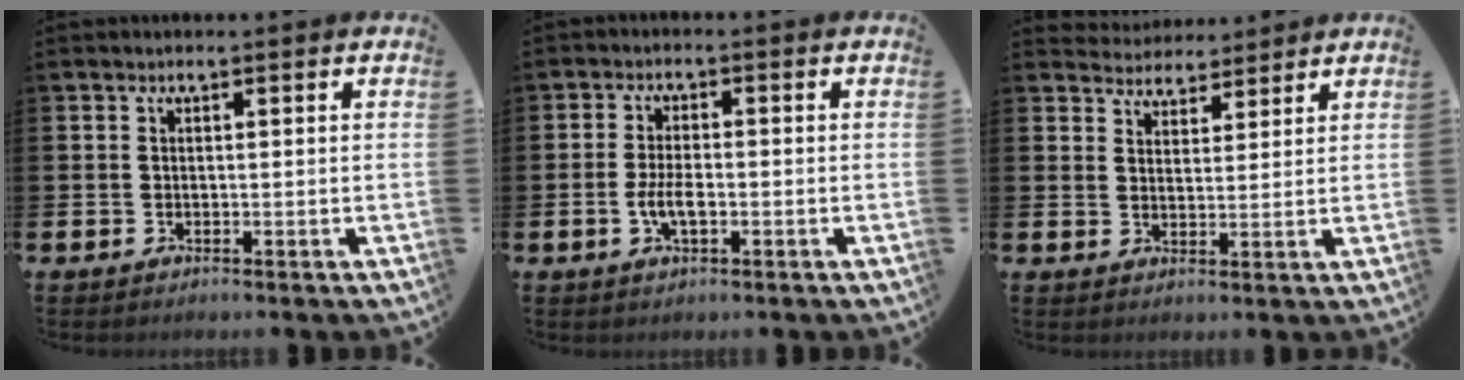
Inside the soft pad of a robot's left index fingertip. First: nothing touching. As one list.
[{"total": 3.5, "force": [-0.8, 1.4, 3.1], "torque": [-0.063, 0.001, -0.017]}, {"total": 4.1, "force": [3.9, 1.1, -0.5], "torque": [-0.004, -0.022, 0.071]}]